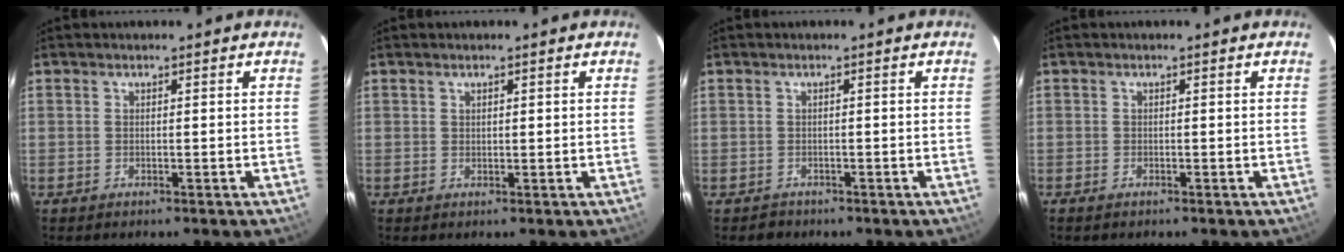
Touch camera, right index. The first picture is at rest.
{"total": 0.7, "force": [0.5, 0.4, 0.4], "torque": [-0.005, 0.003, 0.009]}
{"total": 1.9, "force": [-1.0, 1.6, -0.1], "torque": [0.000, 0.008, -0.012]}
{"total": 0.8, "force": [-0.7, 0.4, 0.3], "torque": [-0.007, -0.003, -0.014]}